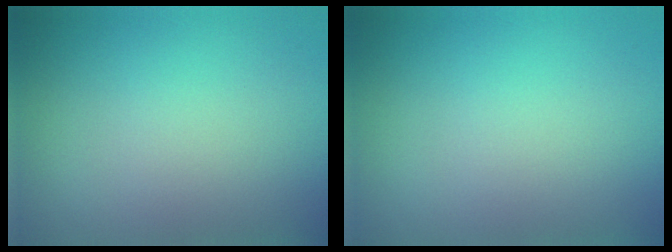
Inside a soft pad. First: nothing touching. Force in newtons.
{"total": 0.0}